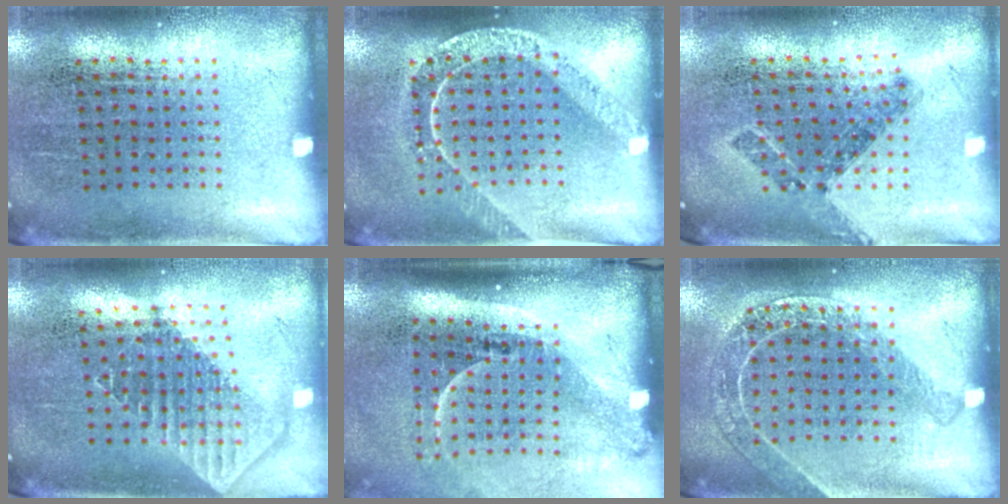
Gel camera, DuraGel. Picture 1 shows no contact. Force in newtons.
{"total": 1.7, "press": 1.5, "slide": 0.8}
{"total": 0.7, "press": 0.7, "slide": 0.3}
{"total": 1.8, "press": 1.5, "slide": 1.1}
{"total": 2.2, "press": 1.6, "slide": 1.6}
{"total": 1.6, "press": 1.5, "slide": 0.5}